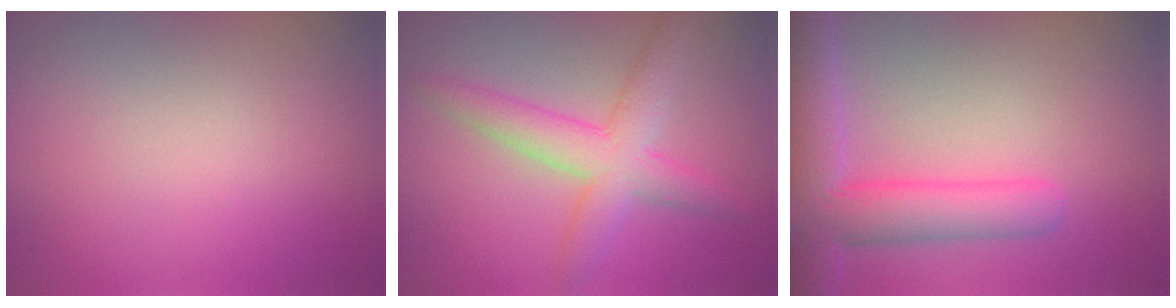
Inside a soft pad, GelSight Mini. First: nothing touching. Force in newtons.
{"total": 4.7, "press": 4.7, "slide": 0.1}
{"total": 6.8, "press": 6.8, "slide": 0.5}